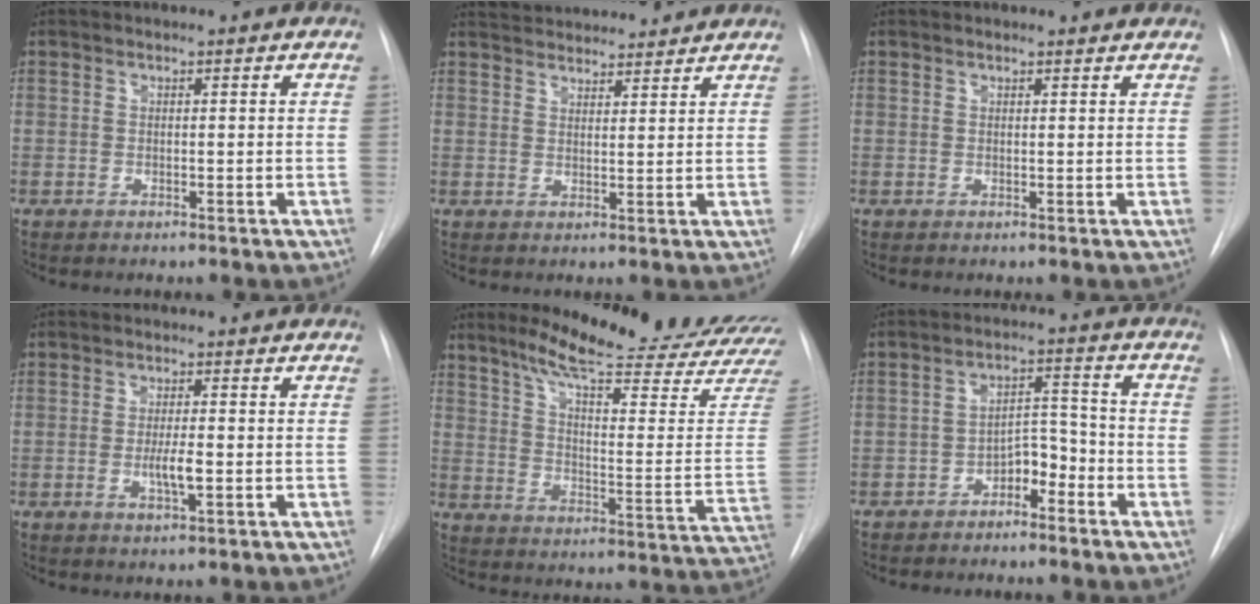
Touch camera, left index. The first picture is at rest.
{"total": 9.1, "force": [8.5, 1.8, 2.5], "torque": [-0.036, 0.023, 0.121]}
{"total": 0.8, "force": [0.7, 0.2, 0.1], "torque": [-0.008, 0.006, -0.005]}
{"total": 3.5, "force": [-2.2, 0.1, 2.7], "torque": [-0.053, -0.009, -0.034]}
{"total": 22.2, "force": [19.6, -0.2, 10.4], "torque": [-0.154, -0.098, 0.254]}
{"total": 6.4, "force": [-5.3, 2.2, 2.9], "torque": [-0.045, 0.017, -0.084]}